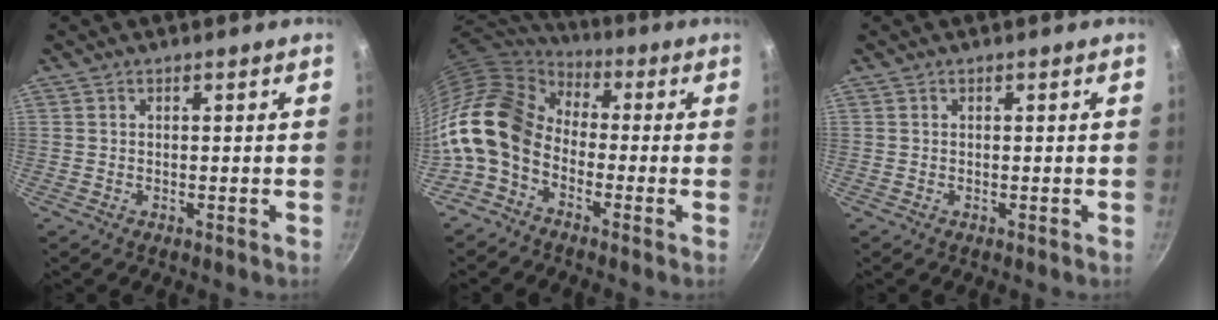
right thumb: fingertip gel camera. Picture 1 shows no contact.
{"total": 14.4, "force": [-2.2, 10.2, 10.0], "torque": [-0.170, 0.031, -0.065]}
{"total": 0.0}